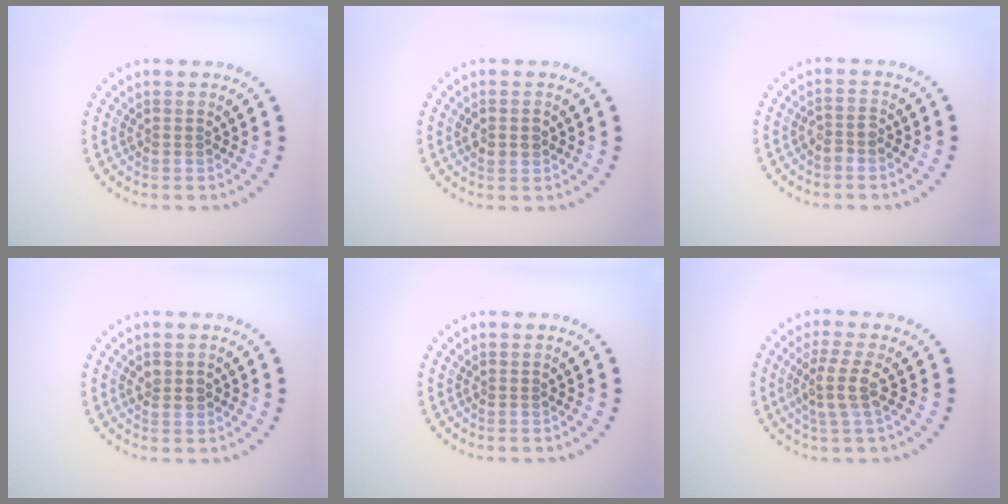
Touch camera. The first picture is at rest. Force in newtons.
{"total": 1.8, "press": 1.8, "slide": 0.0}
{"total": 1.3, "press": 1.1, "slide": 0.7}
{"total": 1.3, "press": 1.3, "slide": 0.2}
{"total": 0.0}
{"total": 3.0, "press": 2.4, "slide": 1.7}